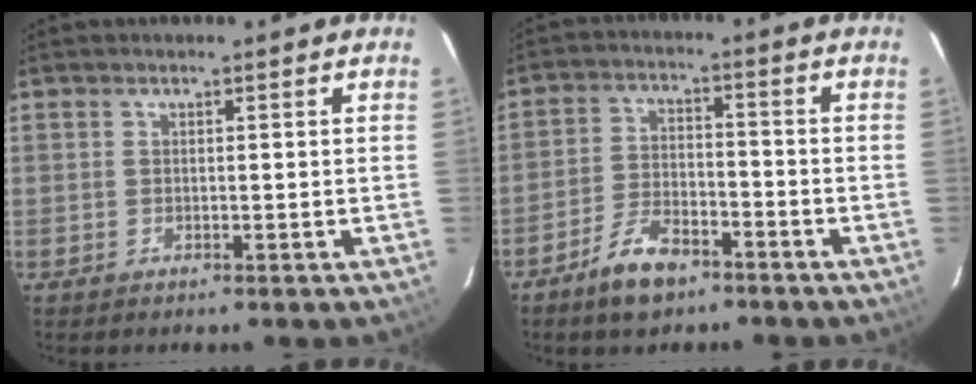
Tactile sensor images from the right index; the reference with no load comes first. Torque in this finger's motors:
{"motor_torque": [0.35, -0.40, 0.20, 0.05]}